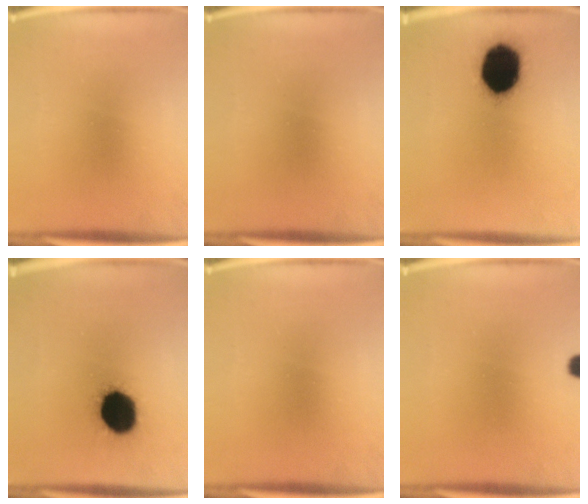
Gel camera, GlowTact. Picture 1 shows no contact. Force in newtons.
{"total": 0.0}
{"total": 17.5}
{"total": 15.2}
{"total": 0.0}
{"total": 2.0}